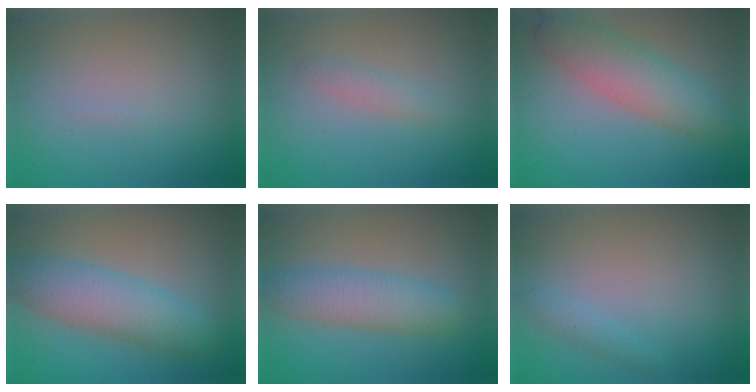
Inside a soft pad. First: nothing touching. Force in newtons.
{"total": 1.3, "press": 1.3, "slide": 0.0}
{"total": 5.4, "press": 5.4, "slide": 0.2}
{"total": 6.2, "press": 6.2, "slide": 0.2}
{"total": 4.6, "press": 4.6, "slide": 0.2}
{"total": 1.1, "press": 1.1, "slide": 0.1}